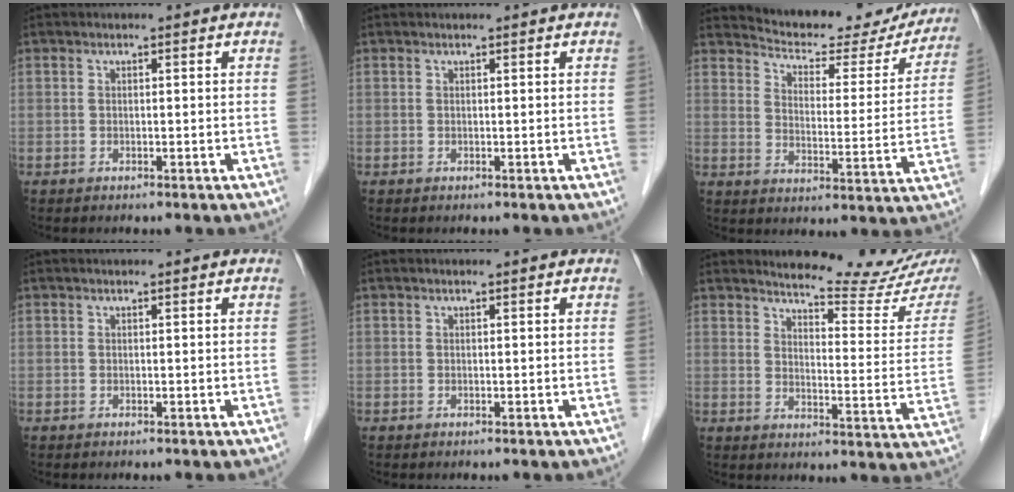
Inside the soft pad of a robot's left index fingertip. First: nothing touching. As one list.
[{"total": 0.7, "force": [0.6, 0.0, 0.2], "torque": [-0.003, 0.011, 0.012]}, {"total": 19.9, "force": [18.5, 5.4, 5.2], "torque": [-0.058, -0.027, 0.225]}, {"total": 1.0, "force": [0.9, -0.1, 0.4], "torque": [-0.008, 0.014, 0.016]}, {"total": 0.8, "force": [0.7, 0.0, 0.3], "torque": [-0.008, 0.007, 0.011]}, {"total": 15.3, "force": [14.4, 0.3, 5.0], "torque": [-0.066, -0.080, 0.167]}]